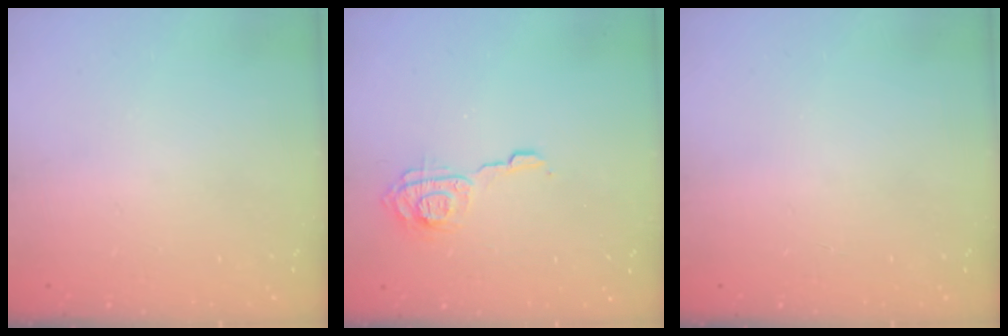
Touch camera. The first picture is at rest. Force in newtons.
{"total": 9.5, "press": 9.4, "slide": 0.6}
{"total": 0.0}